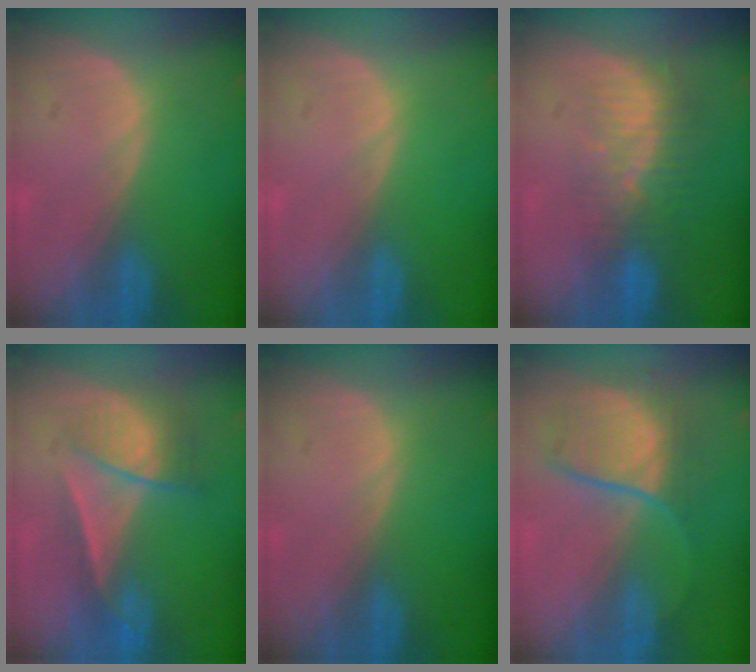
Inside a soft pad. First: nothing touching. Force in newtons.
{"total": 0.0}
{"total": 8.2, "press": 7.2, "slide": 3.8}
{"total": 7.1, "press": 6.1, "slide": 3.6}
{"total": 0.0}
{"total": 7.6, "press": 7.6, "slide": 0.6}